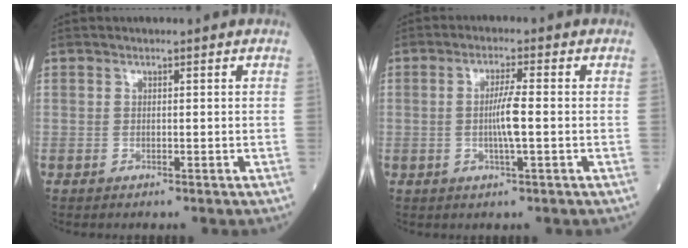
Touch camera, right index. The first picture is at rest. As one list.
[{"total": 4.3, "force": [-0.6, -0.1, 4.2], "torque": [-0.083, -0.002, -0.011]}]